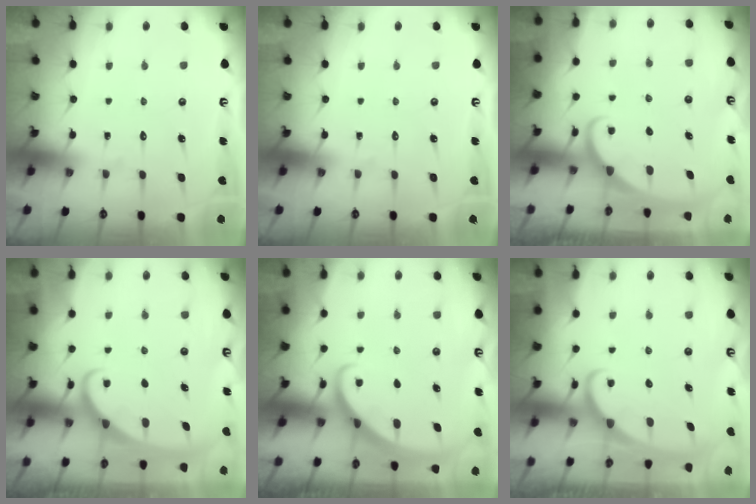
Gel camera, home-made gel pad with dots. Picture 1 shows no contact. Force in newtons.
{"total": 0.0}
{"total": 1.9, "press": 1.9, "slide": 0.1}
{"total": 2.2, "press": 2.1, "slide": 0.3}
{"total": 2.8, "press": 2.8, "slide": 0.2}
{"total": 1.9, "press": 1.9, "slide": 0.1}